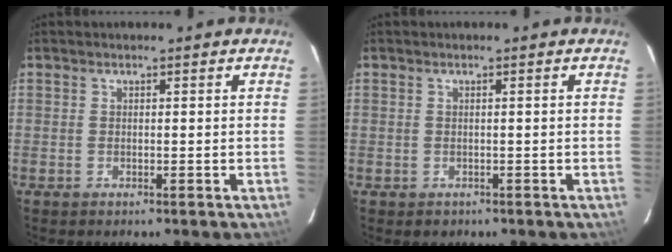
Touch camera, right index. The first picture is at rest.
{"total": 1.4, "force": [-0.7, 1.2, 0.3], "torque": [-0.004, 0.002, -0.004]}